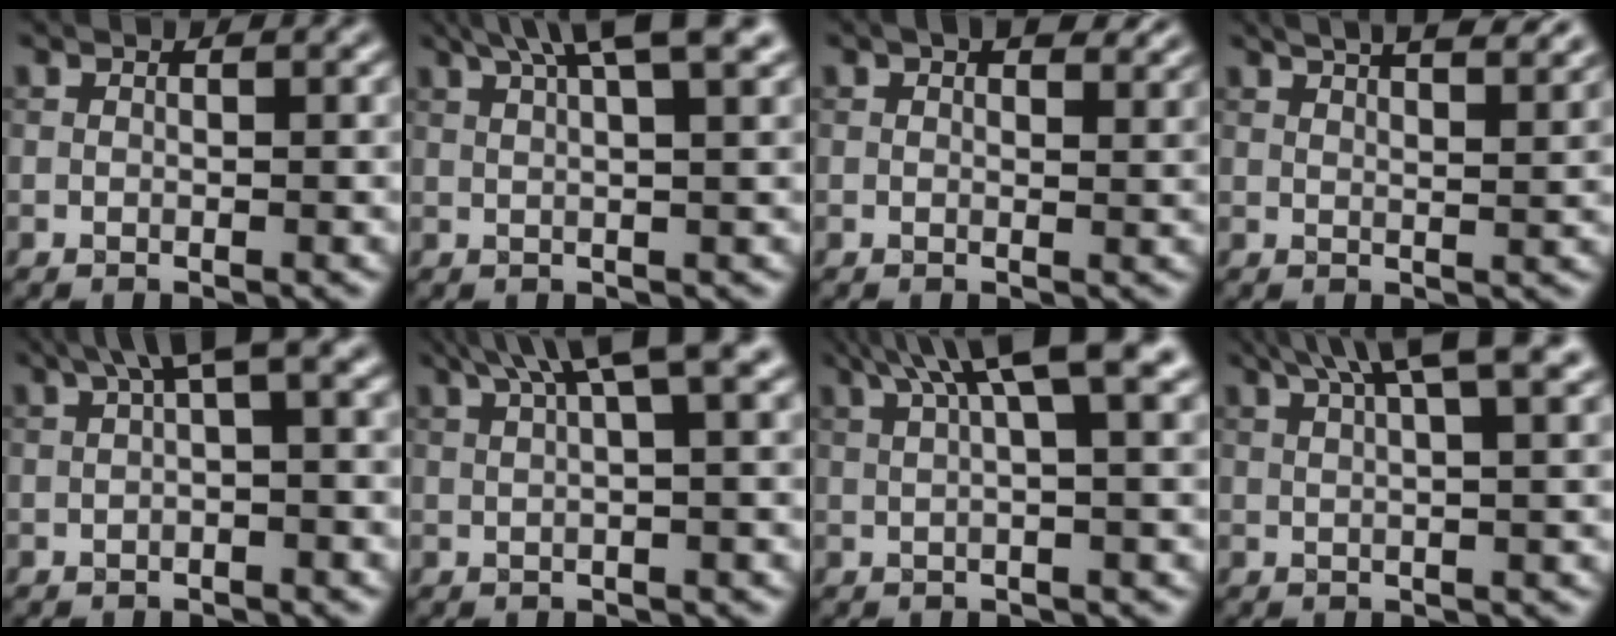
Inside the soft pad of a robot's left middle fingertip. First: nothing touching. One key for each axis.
{"total": 6.9, "fx": 4.1, "fy": 1.5, "fz": 5.4, "tx": -0.066, "ty": 0.025, "tz": 0.040}
{"total": 3.3, "fx": 2.2, "fy": 1.4, "fz": 2.1, "tx": -0.031, "ty": 0.000, "tz": 0.025}
{"total": 8.4, "fx": 5.9, "fy": 3.1, "fz": 5.2, "tx": -0.036, "ty": 0.040, "tz": 0.047}
{"total": 4.2, "fx": 1.4, "fy": 0.8, "fz": 3.9, "tx": -0.055, "ty": 0.017, "tz": 0.018}
{"total": 5.7, "fx": 3.0, "fy": 0.9, "fz": 4.7, "tx": -0.068, "ty": 0.020, "tz": 0.049}
{"total": 6.6, "fx": 3.1, "fy": 1.2, "fz": 5.8, "tx": -0.078, "ty": 0.019, "tz": 0.048}
{"total": 6.8, "fx": 4.0, "fy": 1.3, "fz": 5.4, "tx": -0.065, "ty": 0.024, "tz": 0.044}